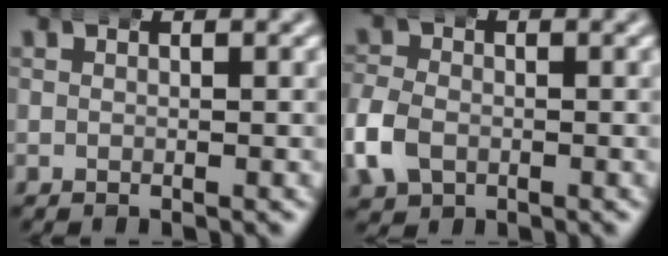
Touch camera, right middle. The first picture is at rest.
{"total": 3.5, "force": [-1.1, 2.9, 1.6], "torque": [-0.049, -0.002, -0.022]}